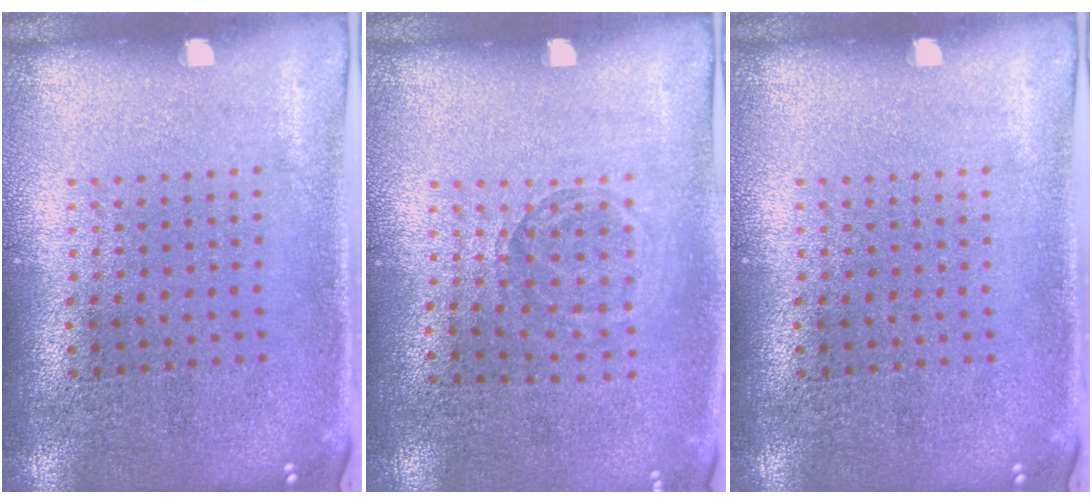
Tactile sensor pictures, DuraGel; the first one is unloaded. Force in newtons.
{"total": 0.8, "press": 0.8, "slide": 0.1}
{"total": 0.0}